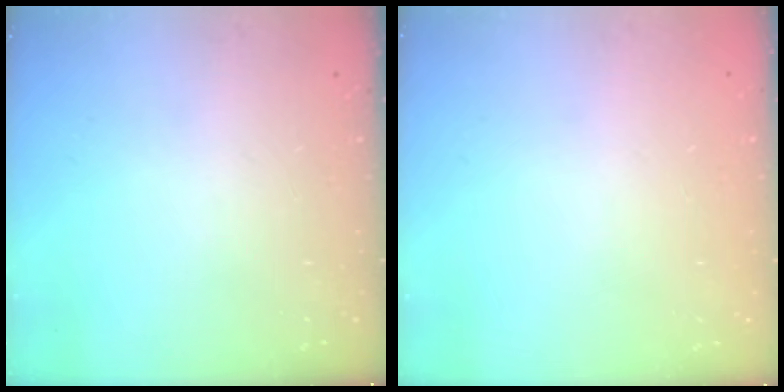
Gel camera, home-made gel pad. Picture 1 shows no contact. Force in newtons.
{"total": 0.0}